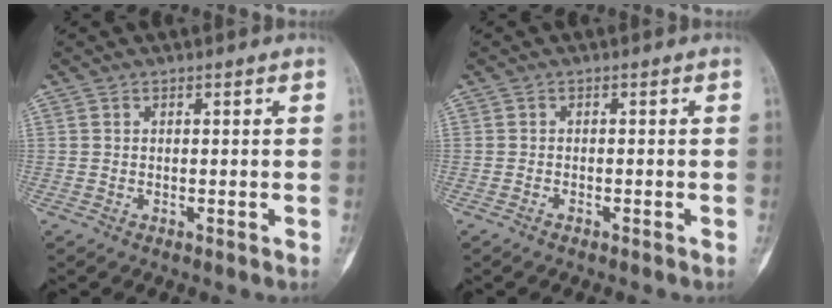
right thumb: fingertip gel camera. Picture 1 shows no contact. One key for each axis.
{"total": 0.7, "fx": -0.6, "fy": 0.2, "fz": 0.4, "tx": -0.010, "ty": 0.005, "tz": -0.011}